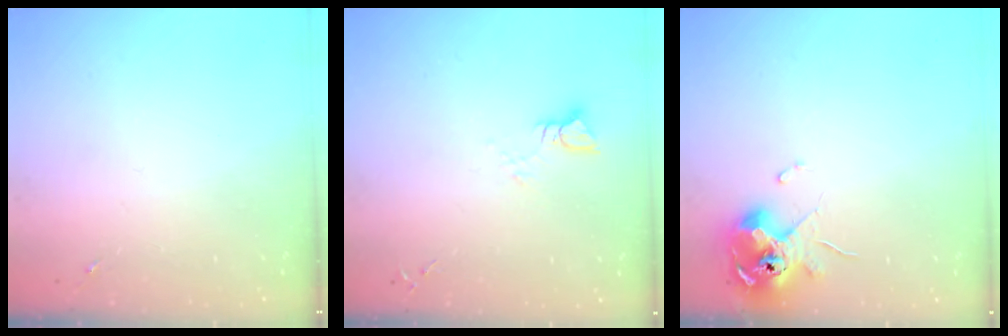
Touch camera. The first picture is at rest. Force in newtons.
{"total": 3.5, "press": 3.5, "slide": 0.2}
{"total": 10.4, "press": 10.3, "slide": 1.4}